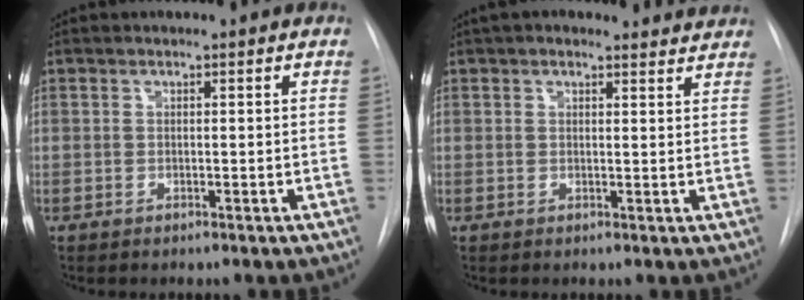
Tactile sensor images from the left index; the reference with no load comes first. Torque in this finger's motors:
{"motor_torque": [0.92, -1.21, 0.00, 0.01]}